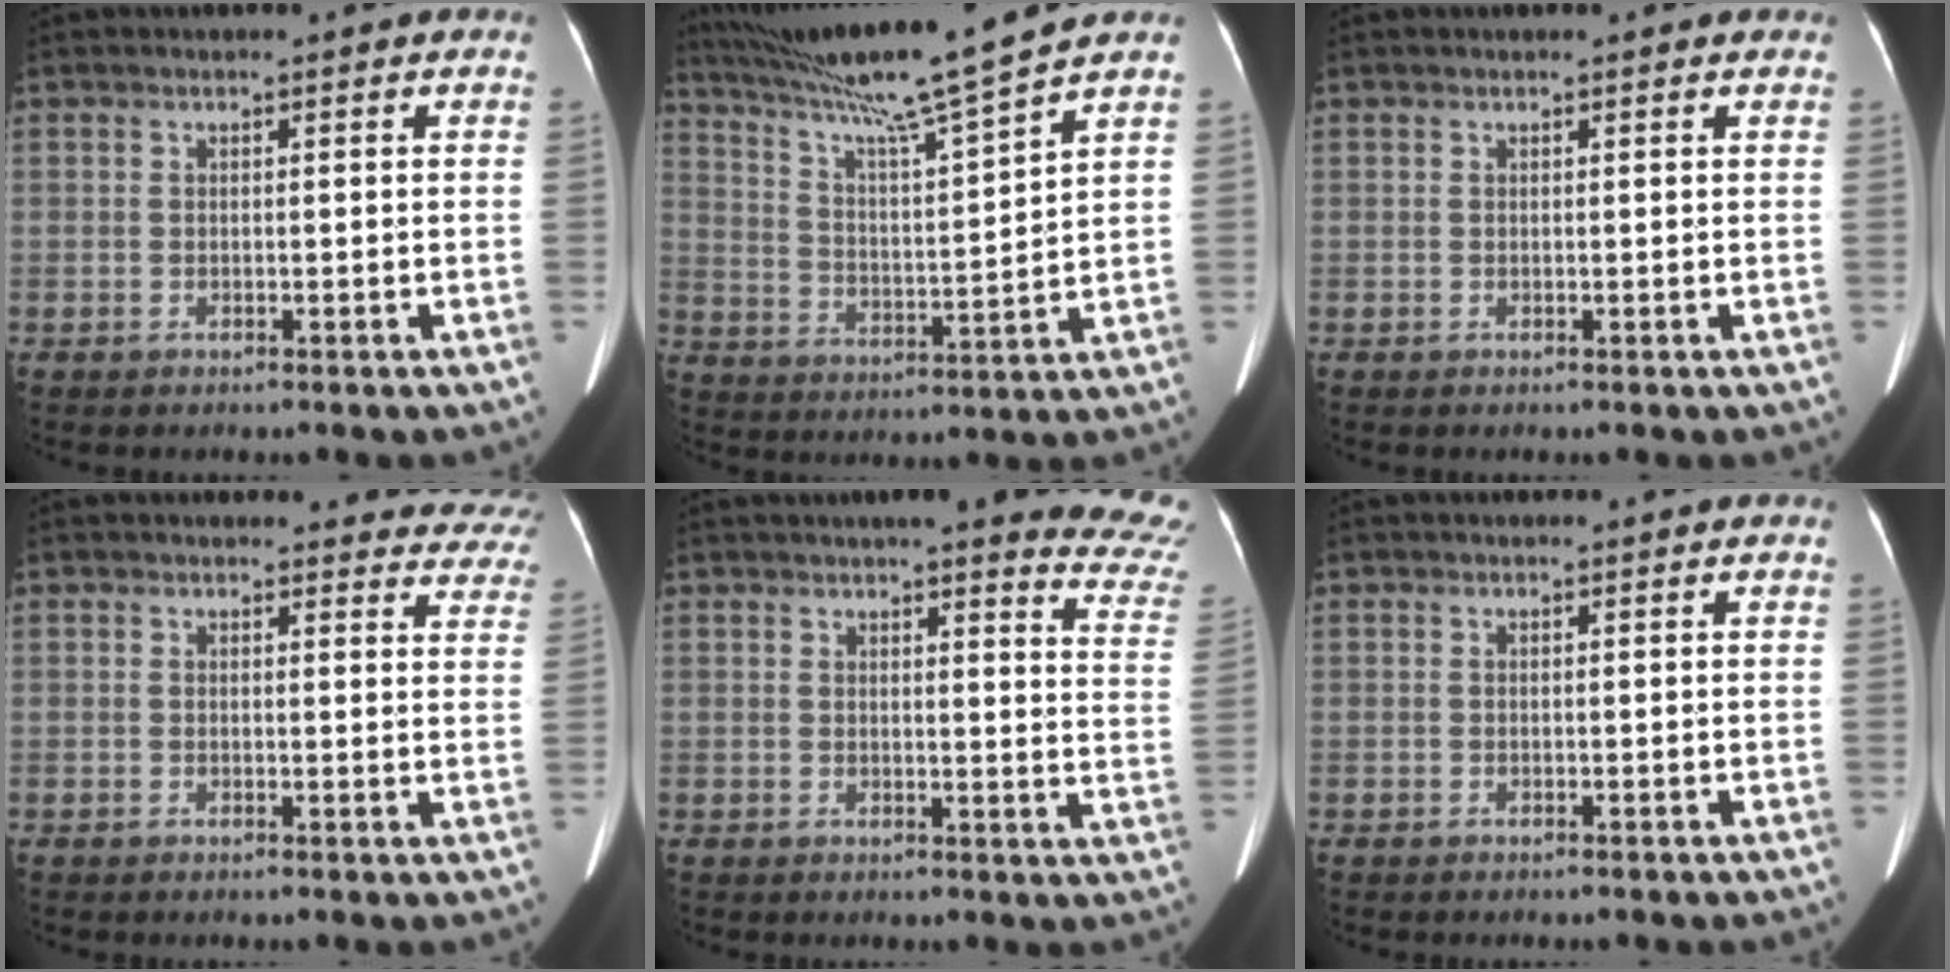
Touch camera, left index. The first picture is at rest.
{"total": 14.9, "force": [12.7, -2.5, 7.5], "torque": [-0.132, -0.011, 0.215]}
{"total": 1.8, "force": [1.5, 0.4, 0.8], "torque": [-0.010, 0.018, 0.013]}
{"total": 13.3, "force": [12.6, 3.9, 1.6], "torque": [0.029, -0.034, 0.102]}
{"total": 17.6, "force": [16.1, 2.2, 6.7], "torque": [-0.052, -0.060, 0.153]}
{"total": 0.0}